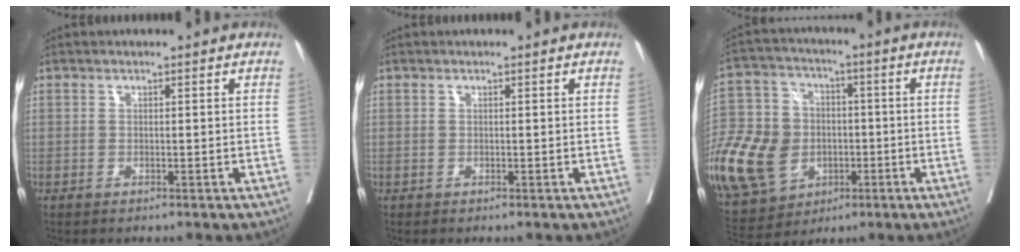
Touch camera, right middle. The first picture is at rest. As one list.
[{"total": 0.0}, {"total": 28.2, "force": [-7.9, 22.1, 15.5], "torque": [-0.450, 0.017, -0.130]}]